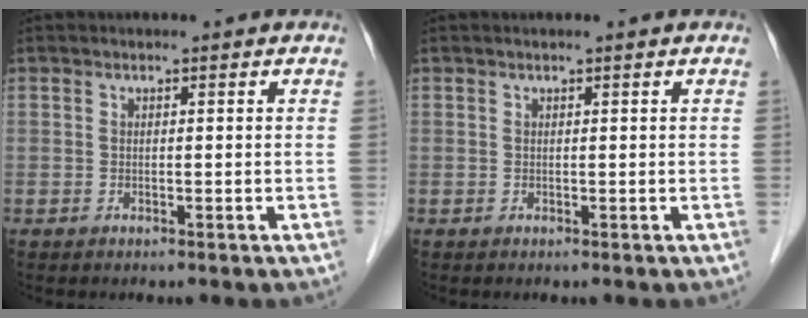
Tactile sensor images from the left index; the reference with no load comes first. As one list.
[{"total": 0.0}]